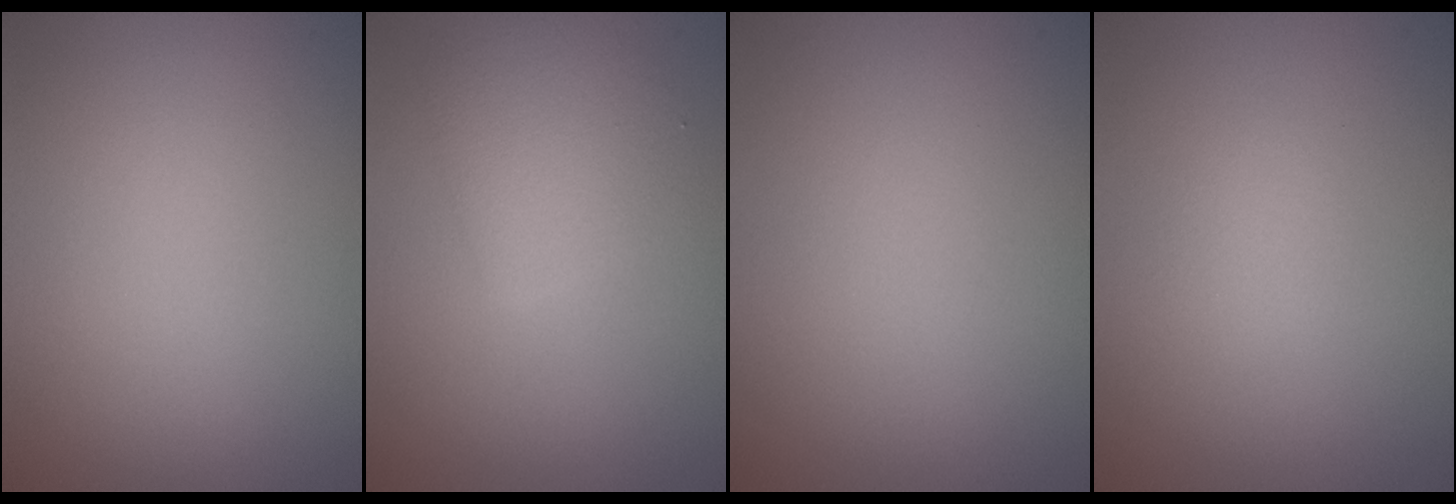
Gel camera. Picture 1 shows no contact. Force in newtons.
{"total": 3.4, "press": 3.4, "slide": 0.1}
{"total": 0.0}
{"total": 0.9, "press": 0.9, "slide": 0.0}